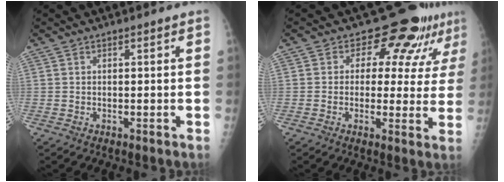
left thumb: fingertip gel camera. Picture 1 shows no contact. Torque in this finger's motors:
{"motor_torque": [0.09, 0.21, -0.13, -0.14, 0.01]}